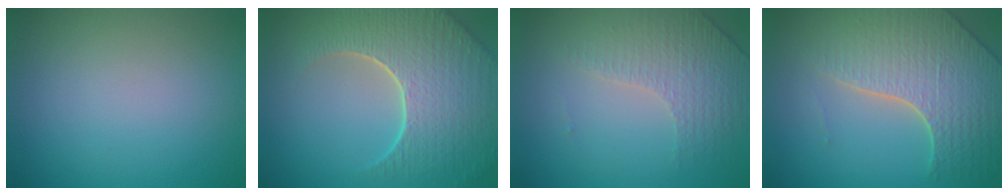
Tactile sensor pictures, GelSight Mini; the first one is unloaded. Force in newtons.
{"total": 8.8, "press": 6.1, "slide": 6.4}
{"total": 4.3, "press": 2.9, "slide": 3.2}
{"total": 6.4, "press": 5.2, "slide": 3.7}